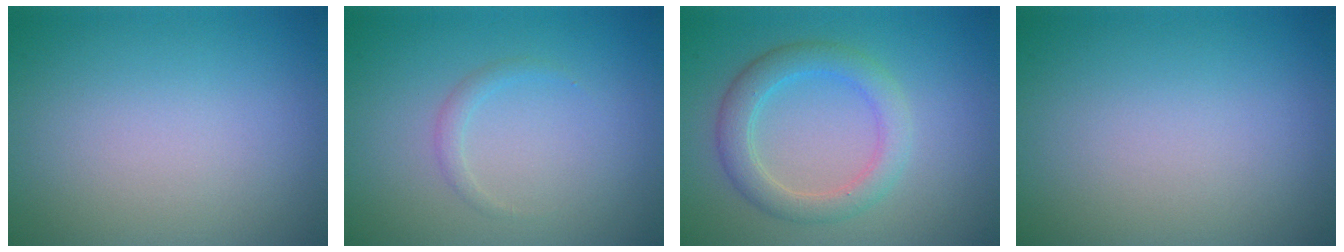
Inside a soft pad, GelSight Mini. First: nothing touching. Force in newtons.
{"total": 0.9, "press": 0.9, "slide": 0.0}
{"total": 3.5, "press": 3.5, "slide": 0.1}
{"total": 0.0}